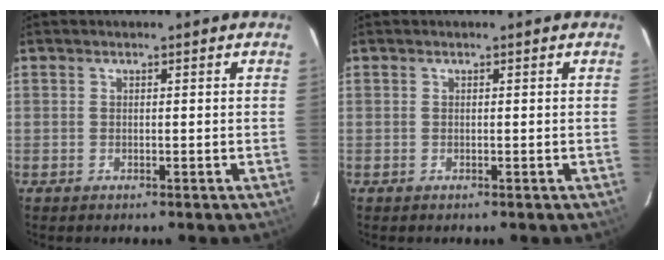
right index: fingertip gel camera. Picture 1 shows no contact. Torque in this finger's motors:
{"motor_torque": [0.00, 0.00, 0.00, 0.00]}